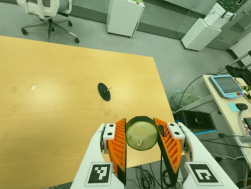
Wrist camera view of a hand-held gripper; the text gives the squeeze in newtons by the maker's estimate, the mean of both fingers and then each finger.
{"total": 9.7, "left": 9.0, "right": 10.4}